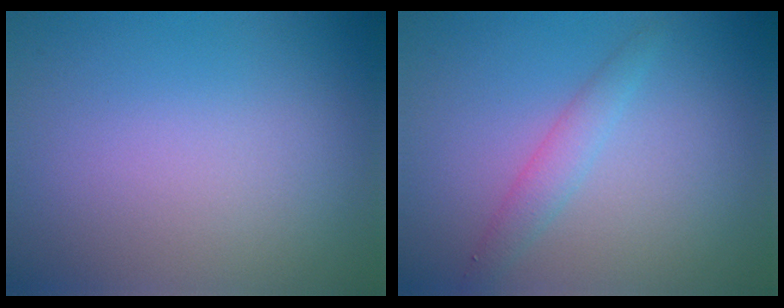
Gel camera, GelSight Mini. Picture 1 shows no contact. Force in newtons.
{"total": 1.9, "press": 1.9, "slide": 0.1}